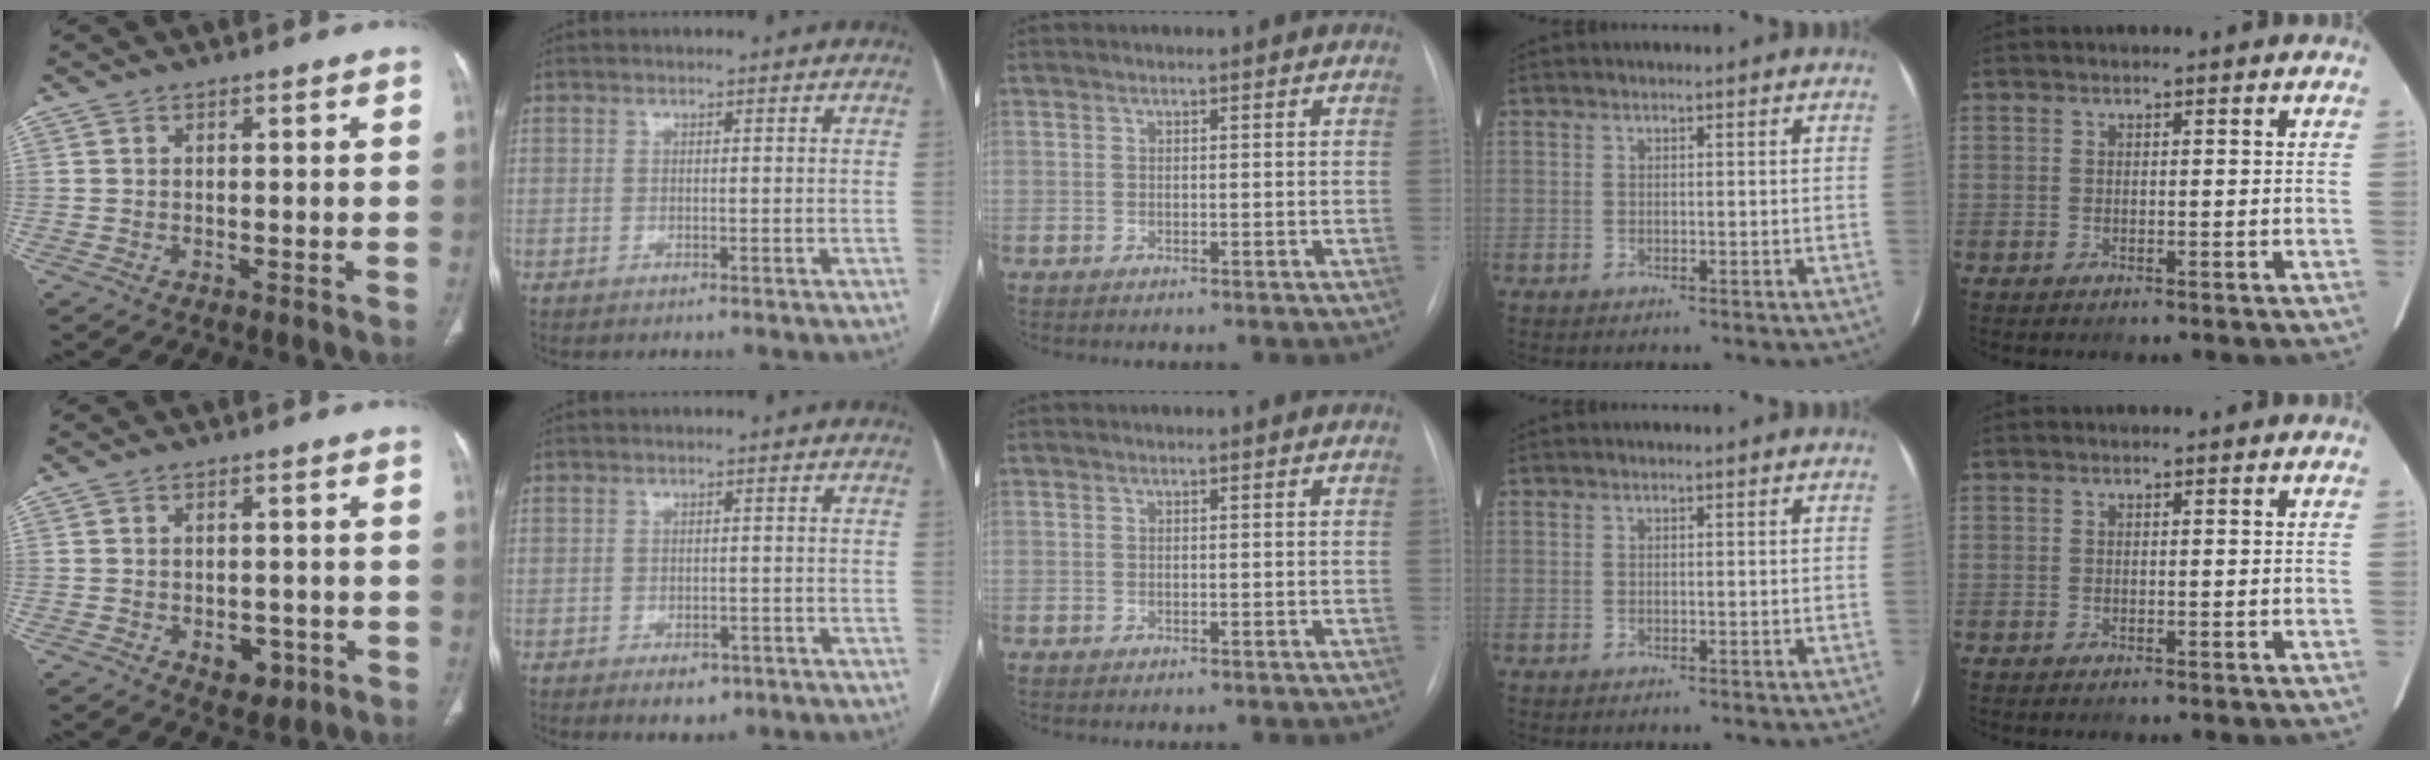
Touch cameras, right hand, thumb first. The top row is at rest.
{"thumb": {"total": 4.9, "force": [-1.9, 3.2, 3.2], "torque": [-0.025, 0.006, -0.015]}, "index": {"total": 3.3, "force": [-1.9, 1.9, 2.0], "torque": [-0.024, 0.000, -0.015]}}